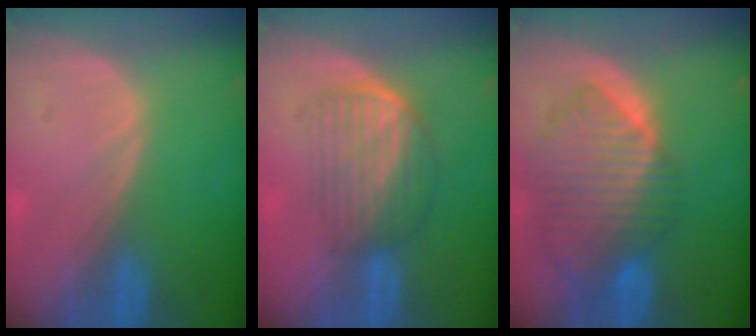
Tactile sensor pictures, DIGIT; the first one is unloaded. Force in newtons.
{"total": 7.0, "press": 5.9, "slide": 3.8}
{"total": 10.2, "press": 8.9, "slide": 5.1}